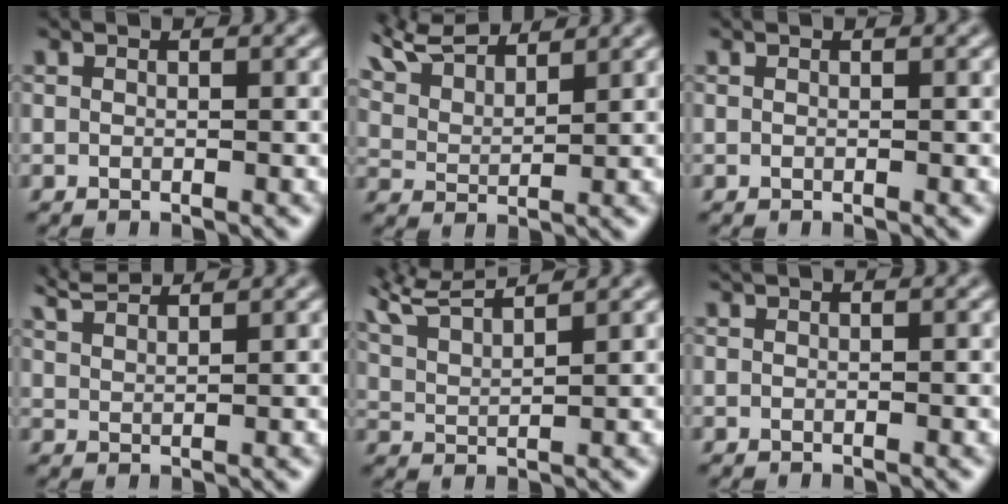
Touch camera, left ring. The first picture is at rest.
{"total": 4.7, "force": [4.3, 0.9, 1.5], "torque": [-0.045, 0.016, 0.082]}
{"total": 0.0}
{"total": 3.2, "force": [3.1, 0.2, 0.9], "torque": [-0.013, 0.011, 0.060]}
{"total": 6.8, "force": [5.8, 1.3, 3.2], "torque": [-0.069, 0.032, 0.087]}
{"total": 0.0}